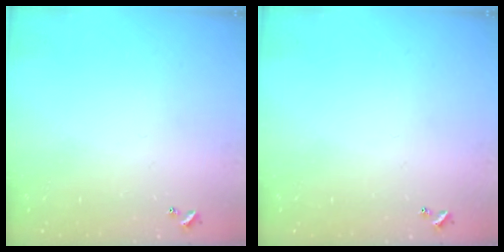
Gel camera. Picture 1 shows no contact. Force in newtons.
{"total": 0.0}